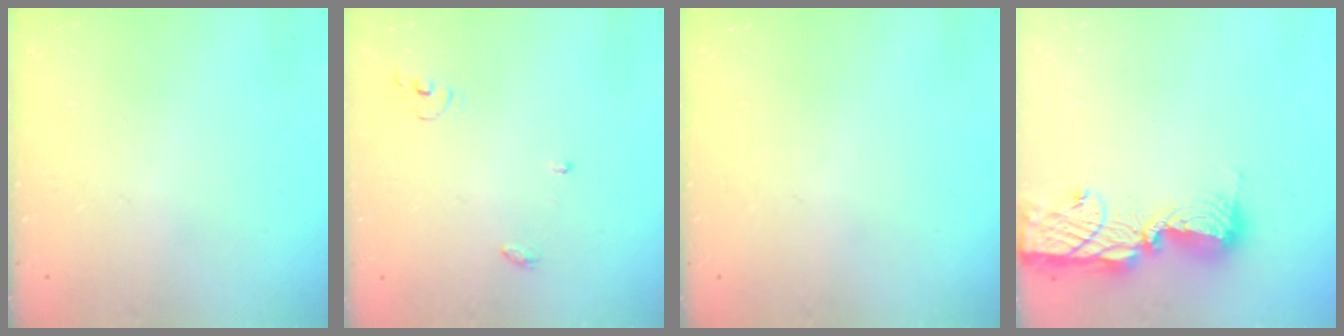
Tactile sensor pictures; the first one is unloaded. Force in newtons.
{"total": 4.1, "press": 4.0, "slide": 0.3}
{"total": 0.0}
{"total": 13.6, "press": 13.5, "slide": 1.0}